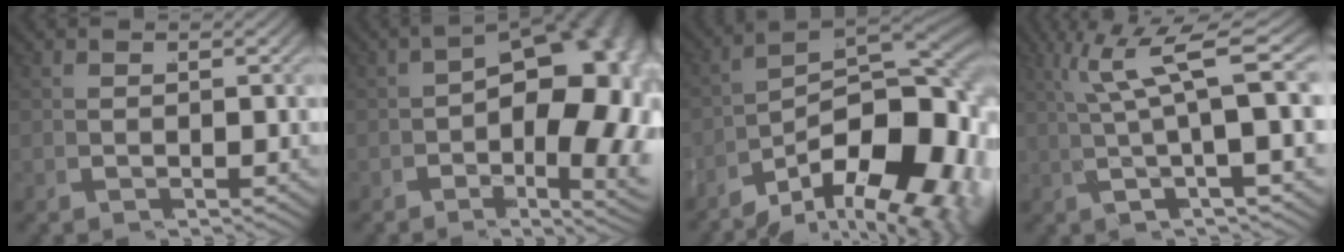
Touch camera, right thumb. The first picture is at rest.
{"total": 15.3, "force": [-0.1, 8.8, 12.6], "torque": [-0.156, -0.028, 0.003]}
{"total": 18.8, "force": [-2.4, 12.2, 14.1], "torque": [-0.195, -0.038, -0.031]}
{"total": 7.8, "force": [2.8, 2.0, 7.0], "torque": [-0.104, 0.028, 0.039]}